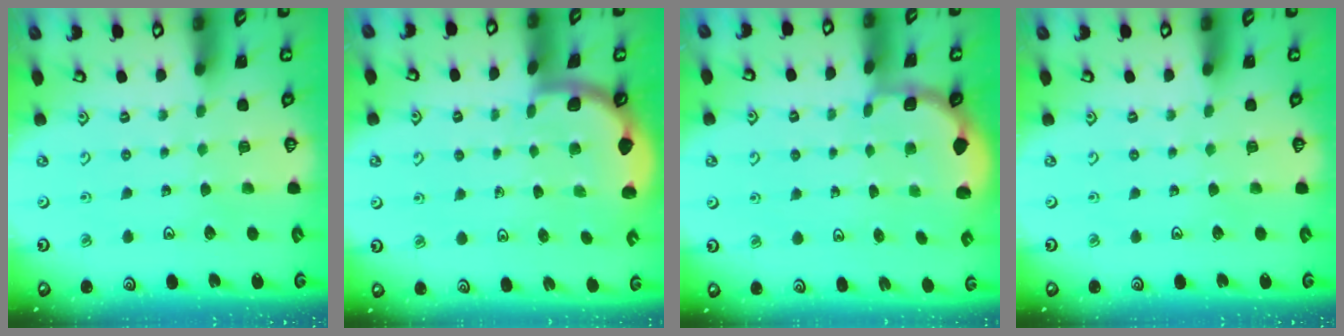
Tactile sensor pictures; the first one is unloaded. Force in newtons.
{"total": 1.7, "press": 1.6, "slide": 0.1}
{"total": 1.9, "press": 1.7, "slide": 0.7}
{"total": 0.0}